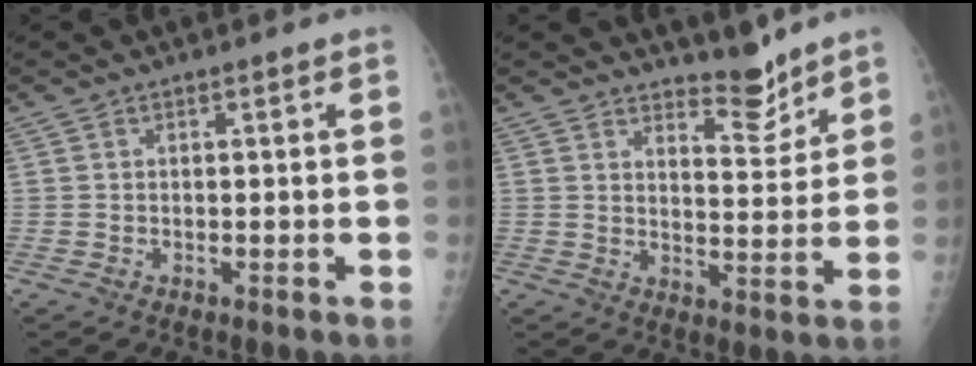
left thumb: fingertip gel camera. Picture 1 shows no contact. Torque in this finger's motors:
{"motor_torque": [0.17, 0.16, -0.16, -0.20, 0.03]}